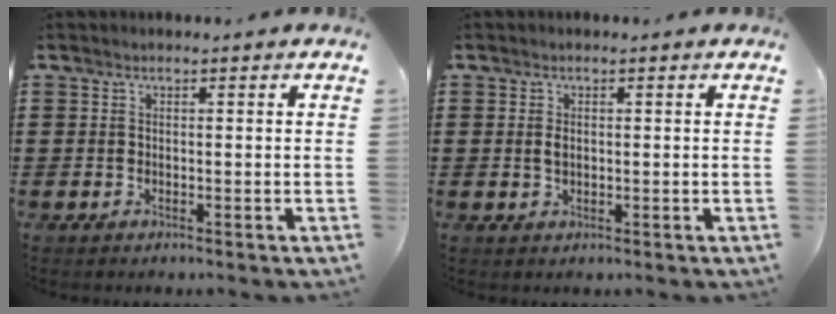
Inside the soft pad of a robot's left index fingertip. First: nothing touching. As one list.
[{"total": 1.3, "force": [0.1, 0.8, 1.1], "torque": [-0.025, 0.004, 0.001]}]